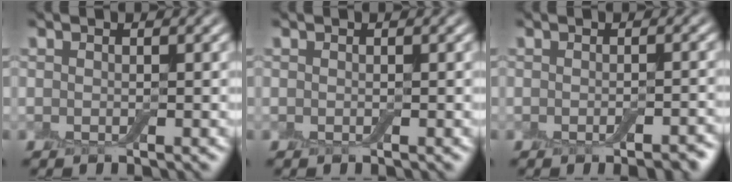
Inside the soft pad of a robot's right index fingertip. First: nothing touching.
{"total": 0.0}
{"total": 2.5, "force": [-1.2, 0.7, 2.0], "torque": [-0.024, -0.002, -0.015]}